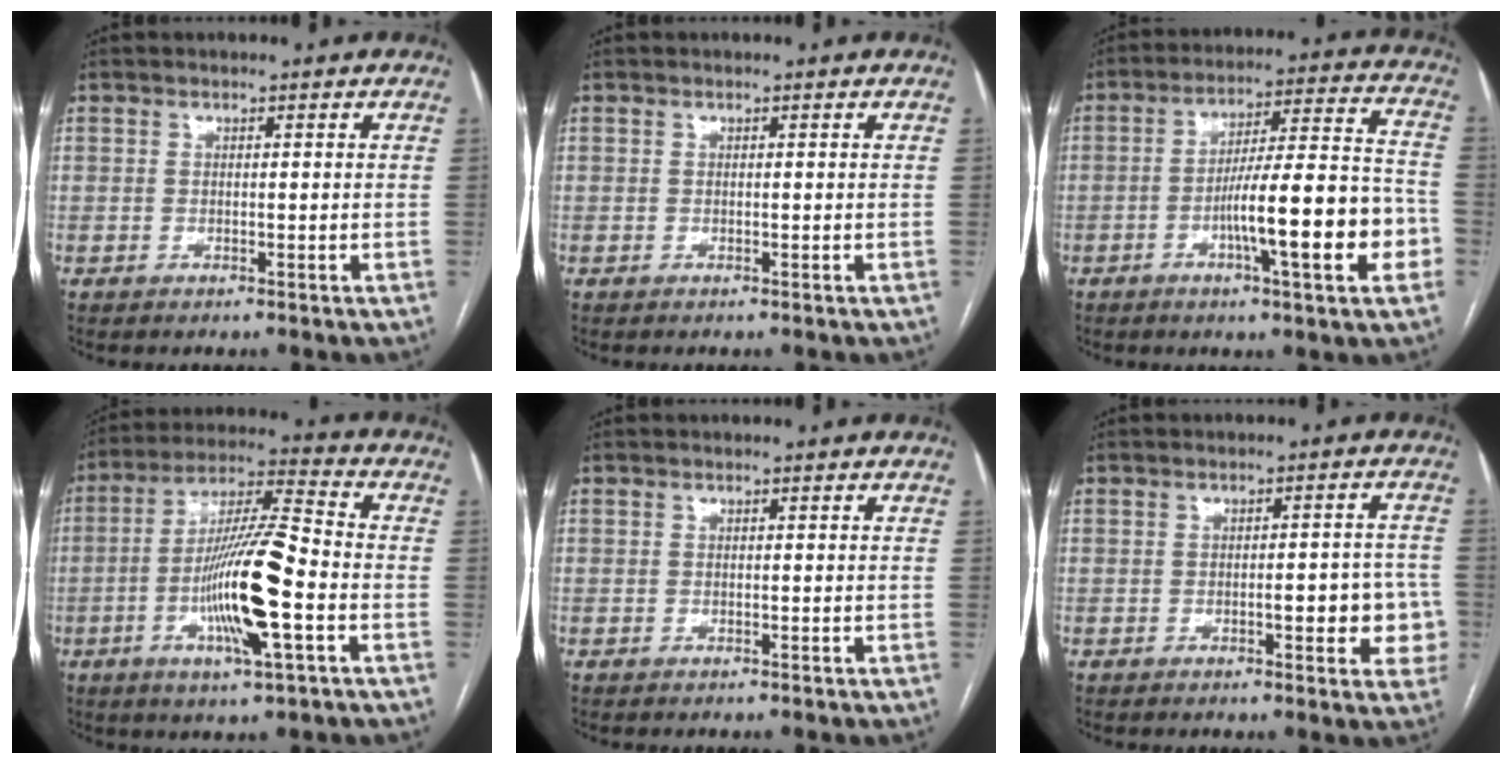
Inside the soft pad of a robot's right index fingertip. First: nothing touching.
{"total": 0.0}
{"total": 16.0, "force": [-5.0, 1.6, 15.2], "torque": [-0.230, 0.014, -0.073]}
{"total": 15.1, "force": [-3.9, 1.3, 14.5], "torque": [-0.272, -0.003, -0.071]}
{"total": 0.0}
{"total": 6.6, "force": [-1.5, 2.2, 6.1], "torque": [-0.061, 0.015, -0.017]}